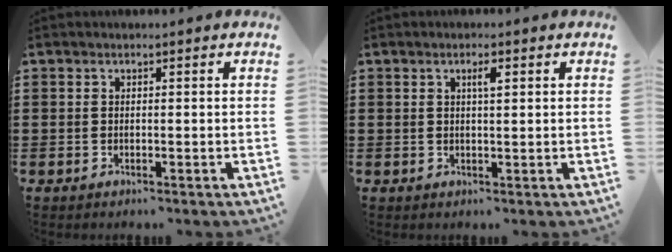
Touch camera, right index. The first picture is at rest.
{"total": 1.8, "force": [0.7, 0.4, 1.6], "torque": [-0.023, 0.002, 0.008]}